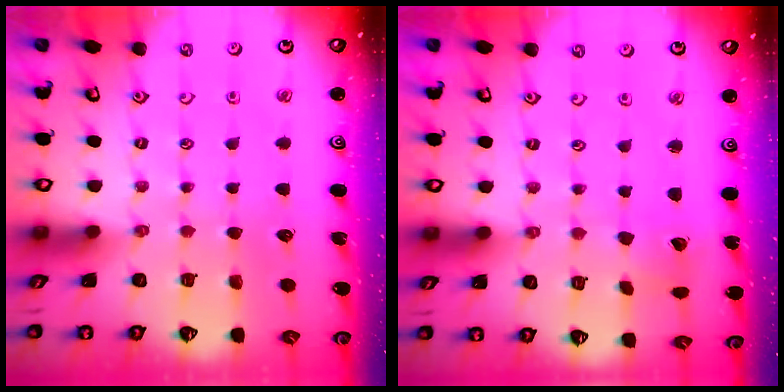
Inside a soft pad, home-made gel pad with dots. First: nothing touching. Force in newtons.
{"total": 2.6, "press": 2.6, "slide": 0.3}